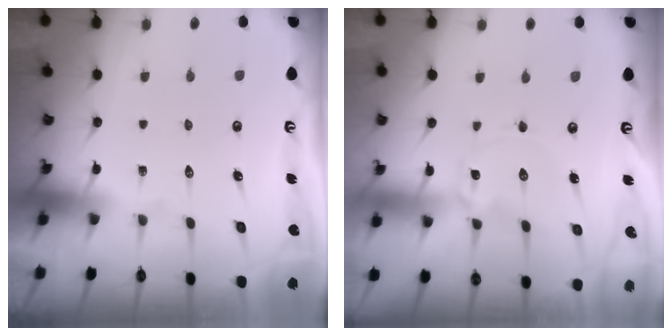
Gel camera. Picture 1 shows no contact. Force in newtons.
{"total": 0.9, "press": 0.9, "slide": 0.1}